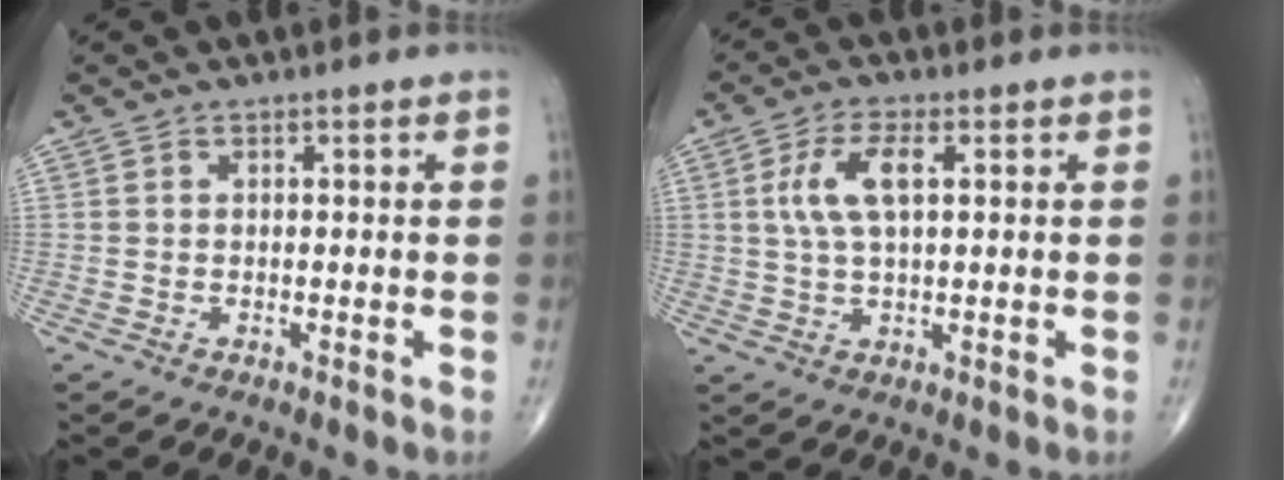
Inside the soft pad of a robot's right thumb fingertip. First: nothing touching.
{"total": 7.1, "force": [1.7, 2.9, 6.2], "torque": [-0.138, 0.005, 0.034]}